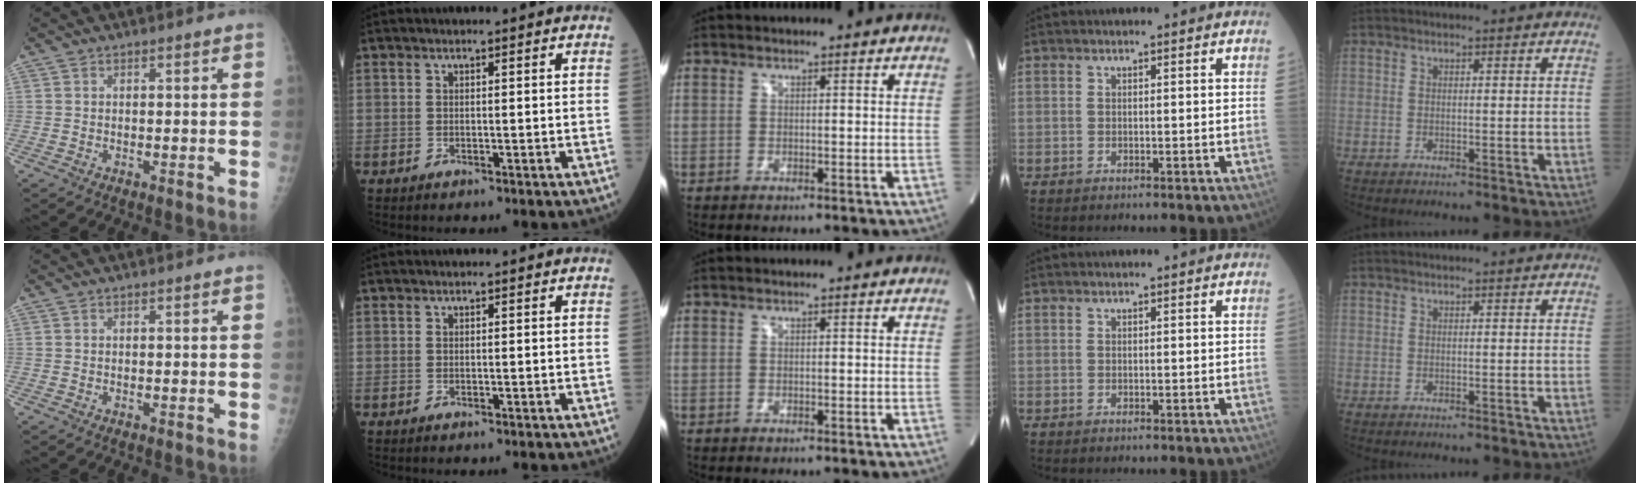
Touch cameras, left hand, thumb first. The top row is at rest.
{}